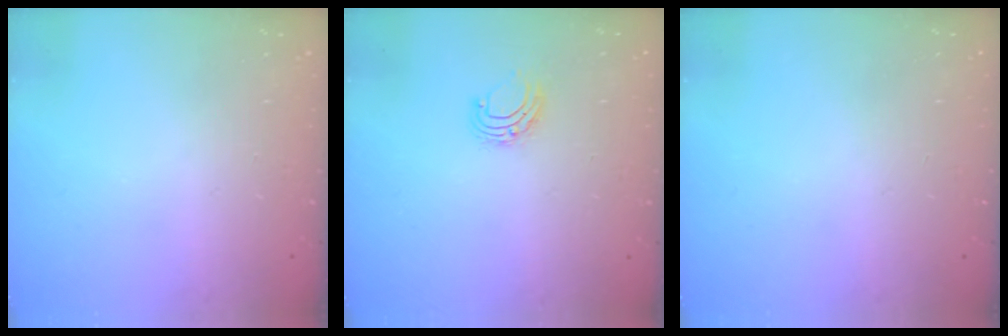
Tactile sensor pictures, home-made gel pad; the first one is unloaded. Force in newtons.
{"total": 5.5, "press": 5.4, "slide": 0.6}
{"total": 0.0}